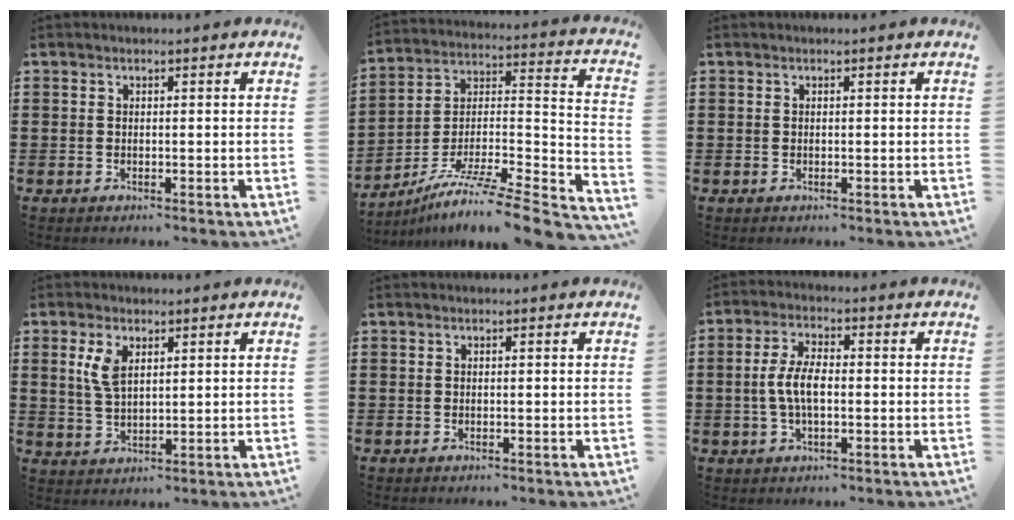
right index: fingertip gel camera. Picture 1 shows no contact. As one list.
[{"total": 8.8, "force": [-6.6, 0.6, 5.8], "torque": [-0.097, -0.008, -0.130]}, {"total": 0.0}, {"total": 4.3, "force": [1.8, 2.1, 3.3], "torque": [-0.073, 0.007, 0.032]}, {"total": 0.0}, {"total": 5.7, "force": [-0.6, 2.5, 5.1], "torque": [-0.119, -0.003, -0.019]}]